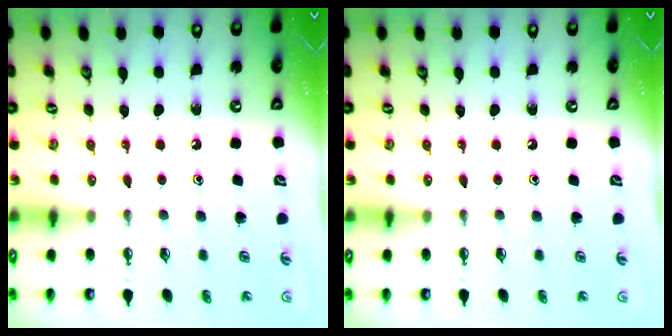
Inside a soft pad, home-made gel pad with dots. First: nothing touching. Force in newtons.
{"total": 0.0}